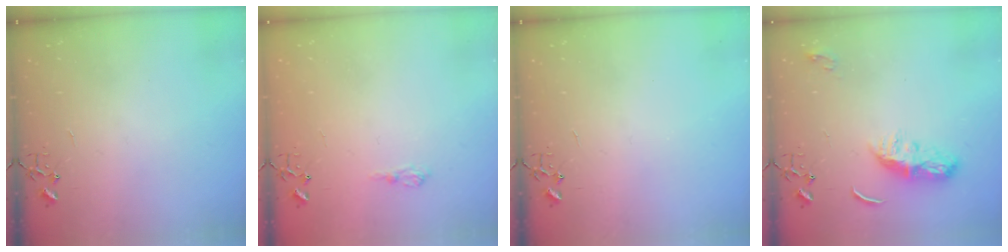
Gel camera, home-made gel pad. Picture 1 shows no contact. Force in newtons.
{"total": 6.5, "press": 6.5, "slide": 0.9}
{"total": 0.0}
{"total": 8.9, "press": 8.9, "slide": 0.1}